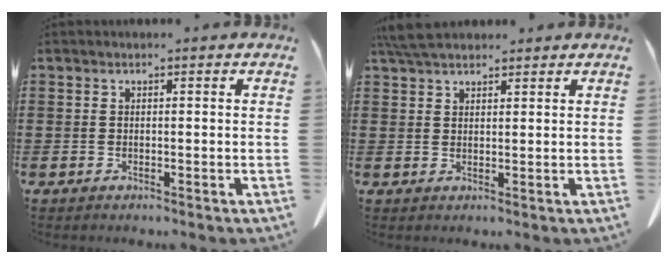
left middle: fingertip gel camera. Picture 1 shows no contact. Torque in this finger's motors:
{"motor_torque": [0.29, 0.25, 0.09, 0.02]}